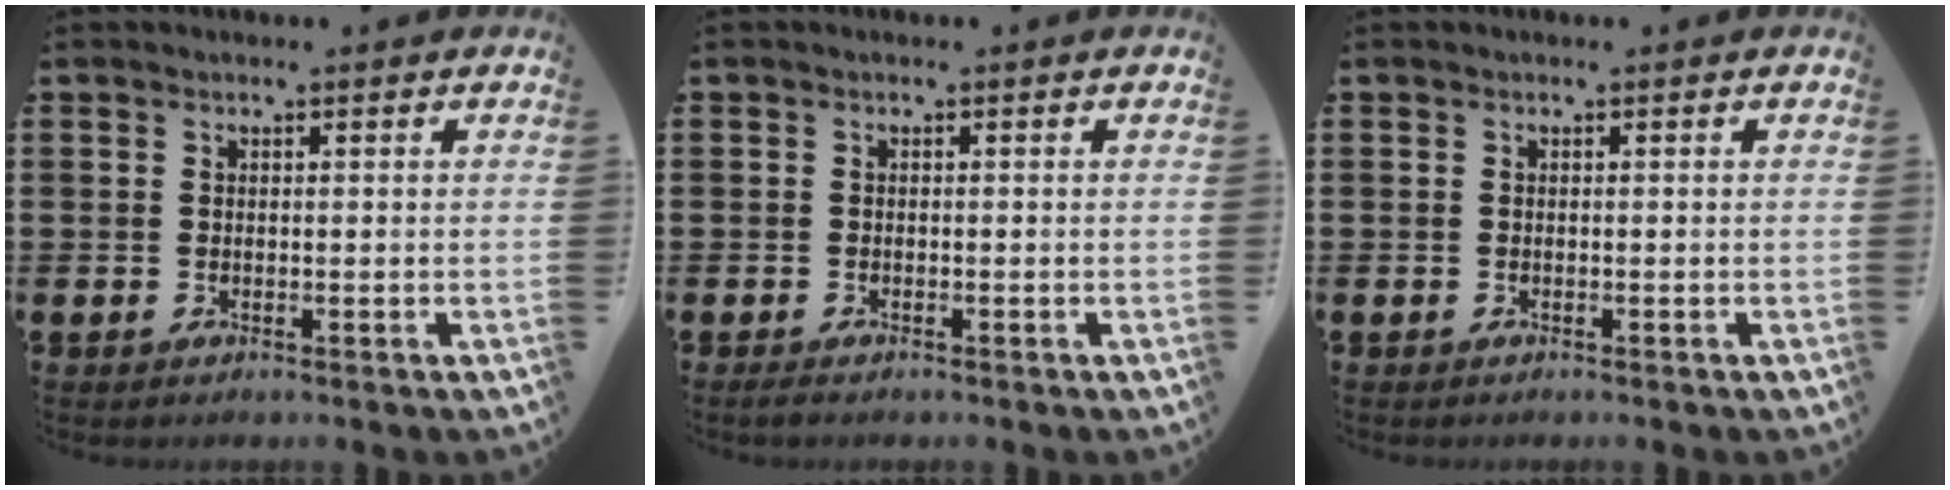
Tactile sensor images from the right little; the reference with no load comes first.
{"total": 0.7, "force": [-0.5, 0.2, 0.4], "torque": [-0.009, 0.000, -0.010]}
{"total": 0.0}